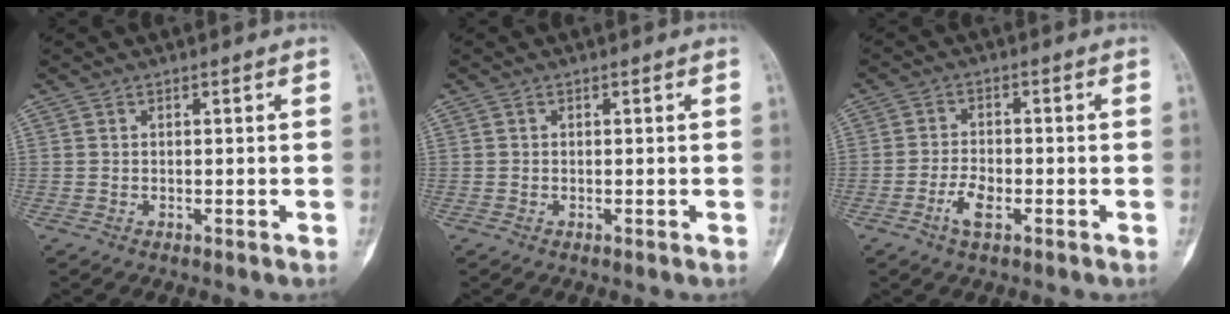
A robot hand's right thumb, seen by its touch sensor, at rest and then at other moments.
{"total": 0.0}
{"total": 4.3, "force": [-2.0, 2.0, 3.3], "torque": [-0.063, 0.010, -0.039]}